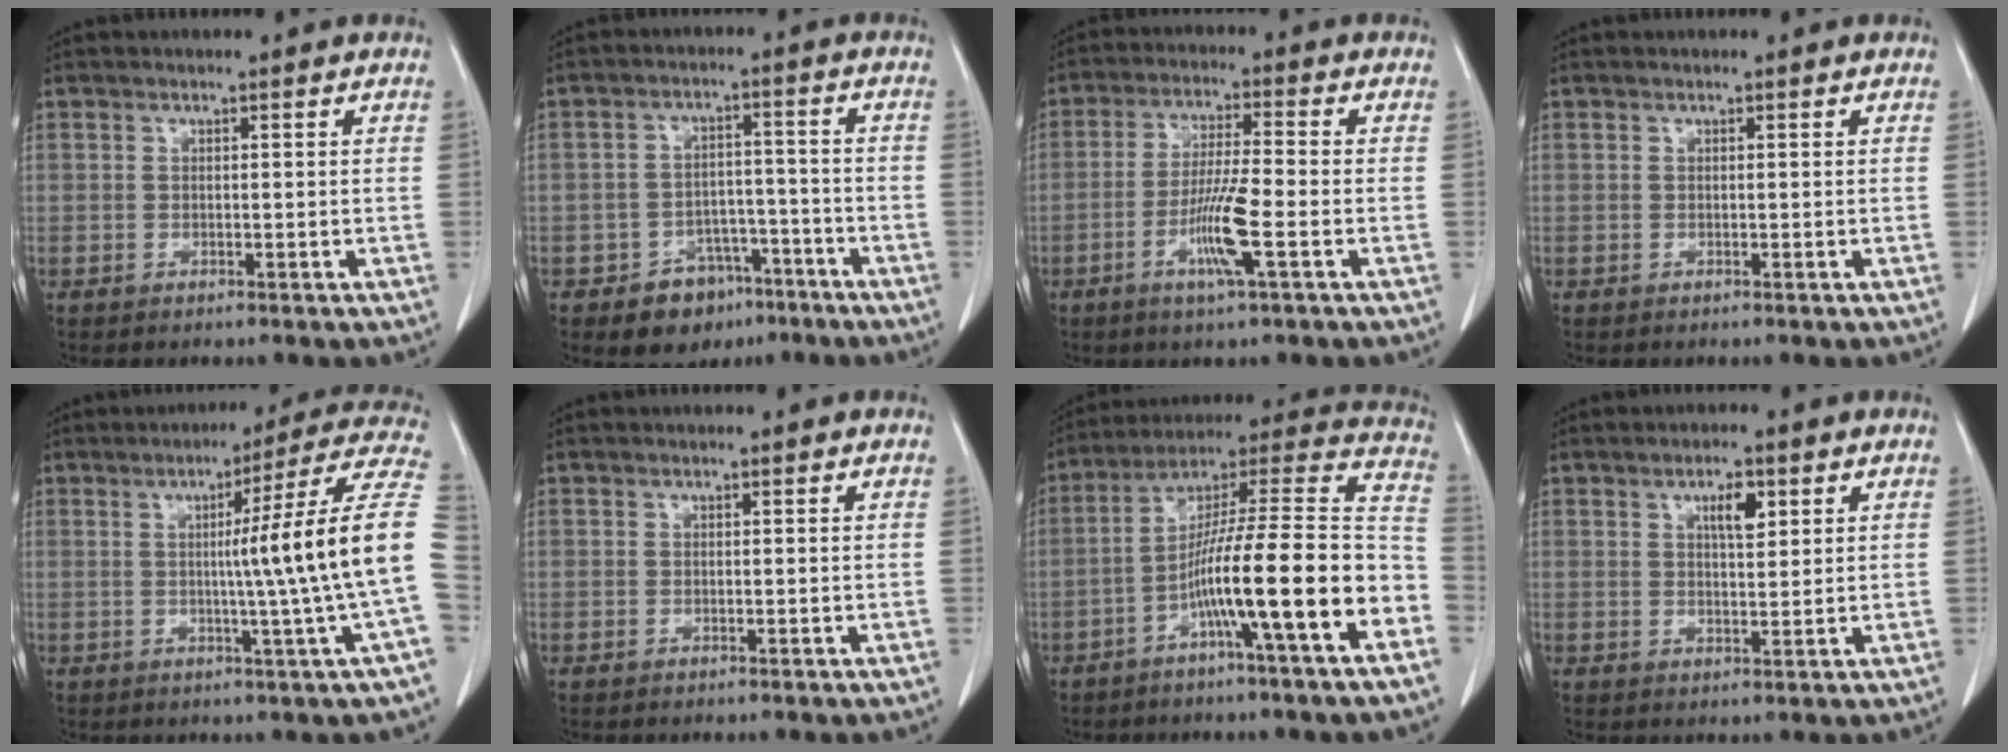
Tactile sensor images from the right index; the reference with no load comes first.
{"total": 7.3, "force": [-4.6, 5.2, 2.5], "torque": [-0.035, 0.019, -0.062]}
{"total": 8.3, "force": [-3.0, 0.0, 7.7], "torque": [-0.149, -0.010, -0.059]}
{"total": 0.0}
{"total": 15.4, "force": [-0.7, -3.3, 15.1], "torque": [-0.187, -0.001, -0.015]}
{"total": 0.0}
{"total": 19.5, "force": [-7.1, 0.3, 18.2], "torque": [-0.257, 0.018, -0.119]}
{"total": 3.7, "force": [1.7, 1.1, 3.1], "torque": [-0.052, -0.001, 0.029]}